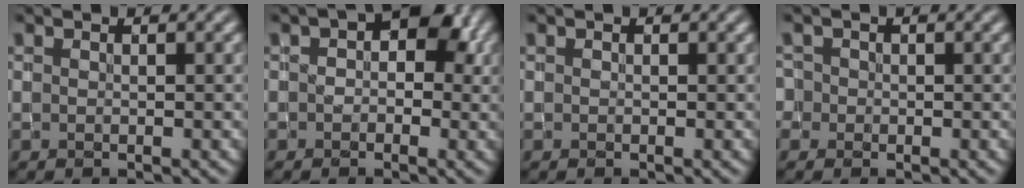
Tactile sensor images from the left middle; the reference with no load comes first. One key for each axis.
{"total": 4.7, "fx": 0.9, "fy": 3.1, "fz": 3.4, "tx": -0.034, "ty": 0.006, "tz": 0.003}
{"total": 0.0}
{"total": 1.2, "fx": -0.2, "fy": 1.2, "fz": -0.1, "tx": 0.010, "ty": 0.005, "tz": -0.011}